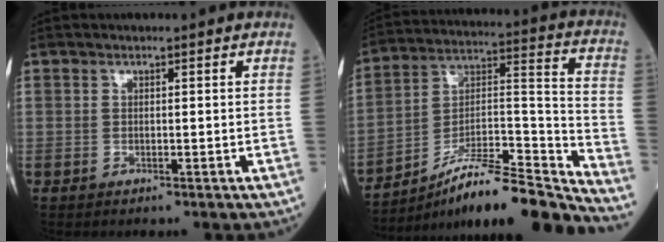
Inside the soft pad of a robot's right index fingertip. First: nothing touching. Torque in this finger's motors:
{"motor_torque": [0.80, -0.87, 0.55, 0.14]}